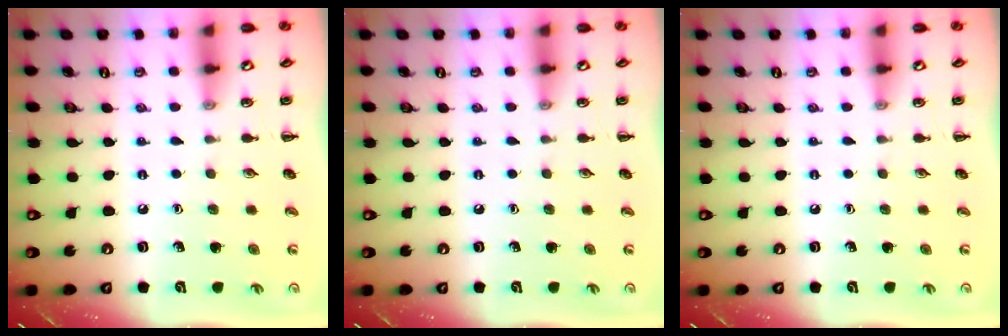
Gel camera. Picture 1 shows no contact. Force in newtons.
{"total": 0.0}
{"total": 0.0}